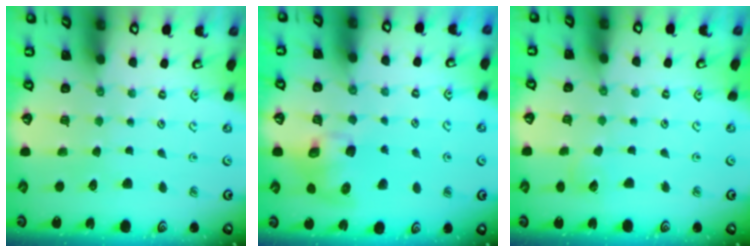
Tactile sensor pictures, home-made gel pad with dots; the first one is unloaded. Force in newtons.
{"total": 8.9, "press": 8.8, "slide": 1.4}
{"total": 4.1, "press": 4.0, "slide": 0.4}